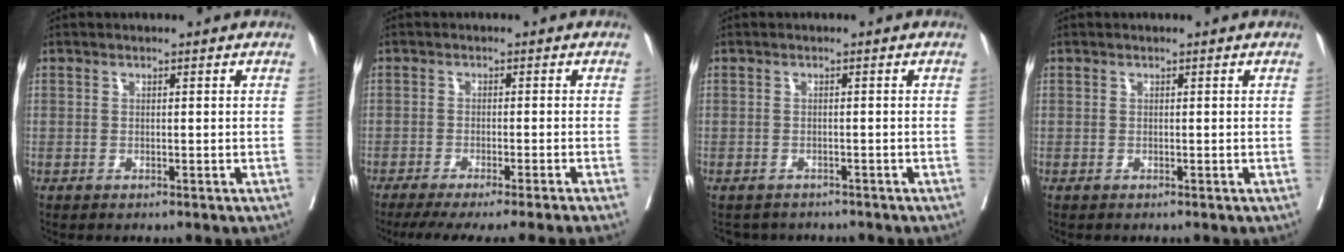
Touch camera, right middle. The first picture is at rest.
{"total": 11.1, "force": [-9.4, -1.8, 5.5], "torque": [-0.044, -0.030, -0.134]}
{"total": 3.7, "force": [-3.4, 1.4, -0.2], "torque": [0.005, -0.001, -0.047]}
{"total": 0.0}